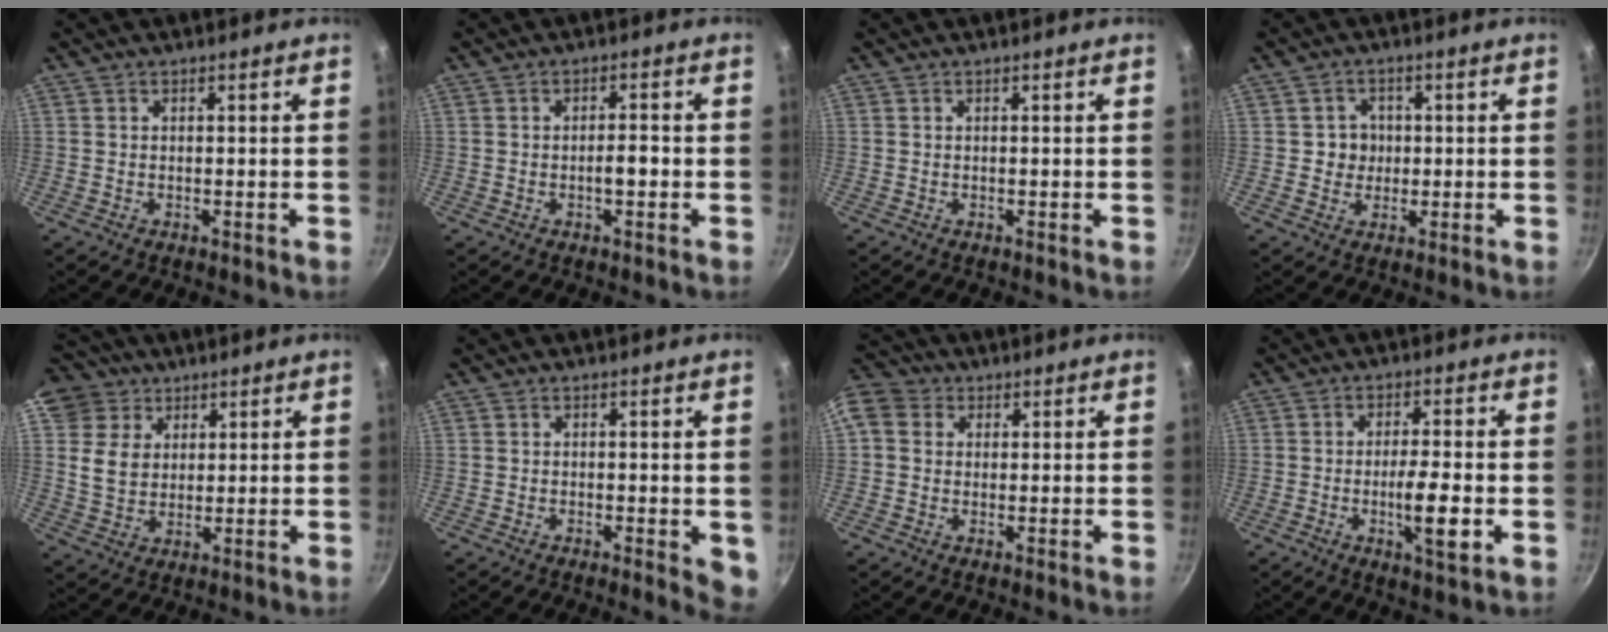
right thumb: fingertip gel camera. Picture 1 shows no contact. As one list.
[{"total": 2.9, "force": [-0.8, 1.1, 2.5], "torque": [-0.031, 0.013, -0.012]}, {"total": 0.0}, {"total": 3.9, "force": [0.1, 3.7, 1.0], "torque": [0.011, 0.003, -0.003]}, {"total": 10.7, "force": [5.3, 8.5, 3.6], "torque": [-0.035, -0.012, 0.093]}, {"total": 3.4, "force": [-0.7, 1.5, 3.0], "torque": [-0.025, -0.003, -0.010]}, {"total": 9.7, "force": [2.0, 8.3, 4.6], "torque": [-0.090, 0.024, 0.021]}, {"total": 7.9, "force": [-2.0, 1.6, 7.5], "torque": [-0.126, 0.007, -0.033]}]